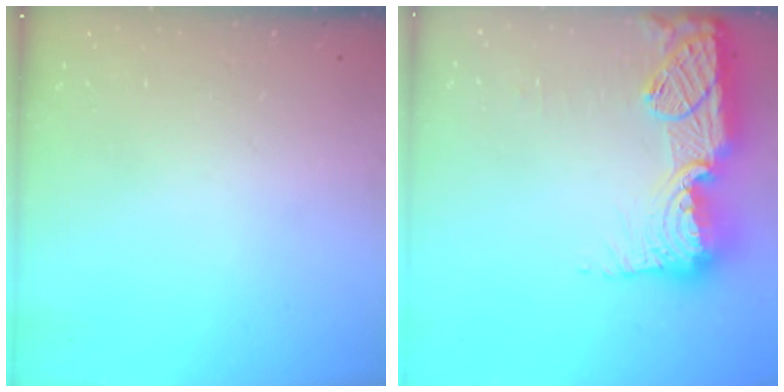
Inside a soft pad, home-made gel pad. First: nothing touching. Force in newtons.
{"total": 21.2, "press": 21.2, "slide": 1.2}